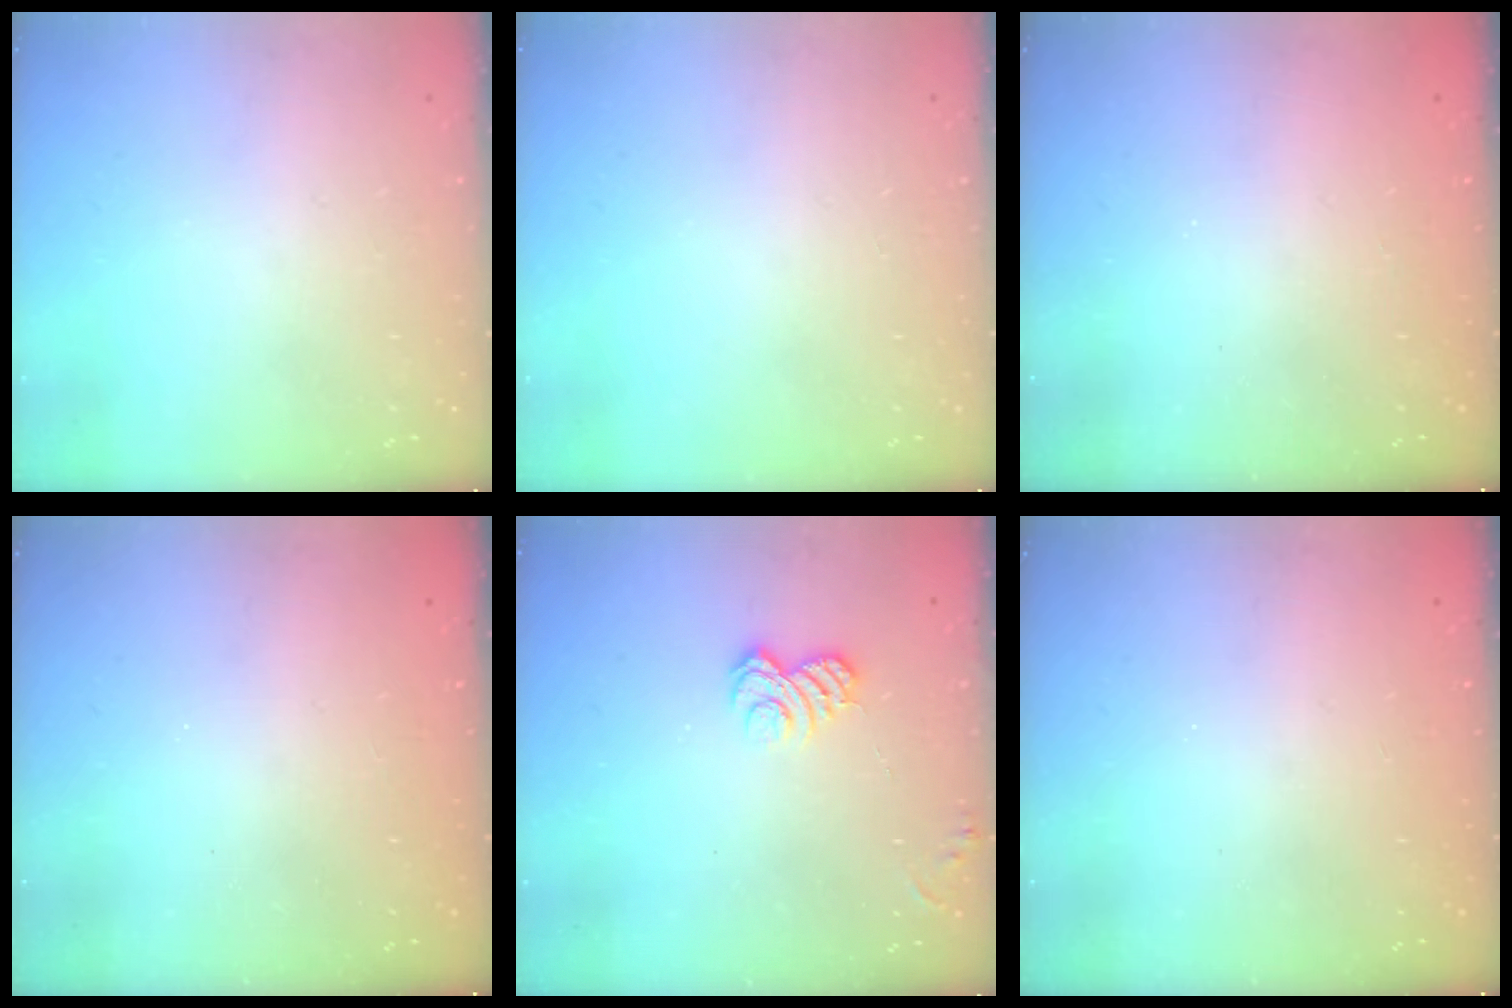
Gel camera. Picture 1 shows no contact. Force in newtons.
{"total": 0.0}
{"total": 2.2, "press": 2.1, "slide": 0.7}
{"total": 2.4, "press": 2.2, "slide": 0.8}
{"total": 4.7, "press": 4.5, "slide": 1.3}
{"total": 2.3, "press": 2.2, "slide": 0.8}